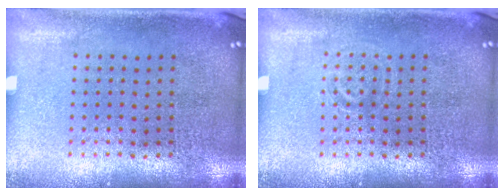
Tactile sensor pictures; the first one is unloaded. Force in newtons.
{"total": 0.8, "press": 0.8, "slide": 0.2}